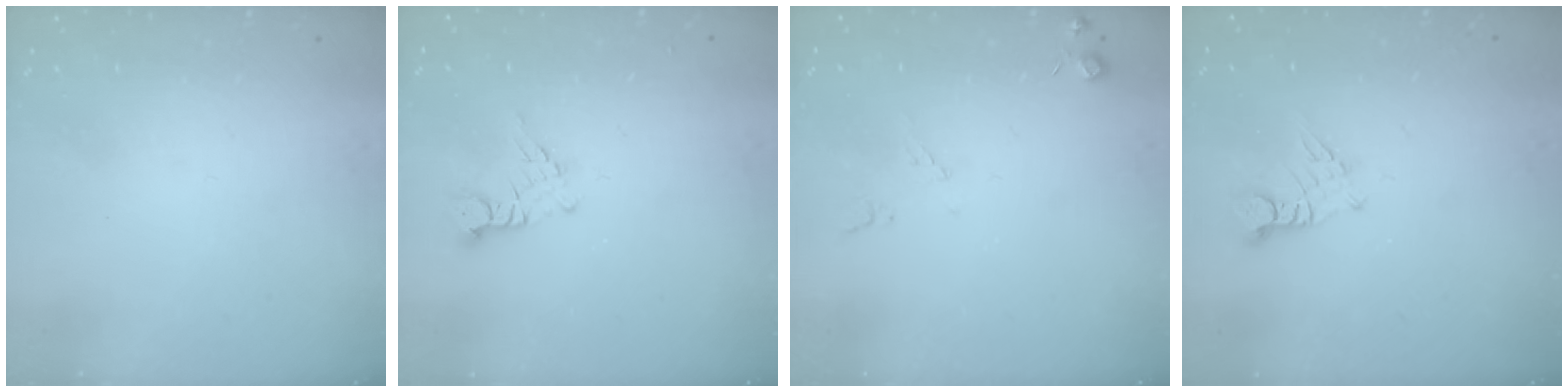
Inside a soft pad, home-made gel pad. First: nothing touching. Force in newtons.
{"total": 3.6, "press": 3.5, "slide": 0.4}
{"total": 5.6, "press": 5.6, "slide": 0.9}
{"total": 3.2, "press": 3.2, "slide": 0.4}